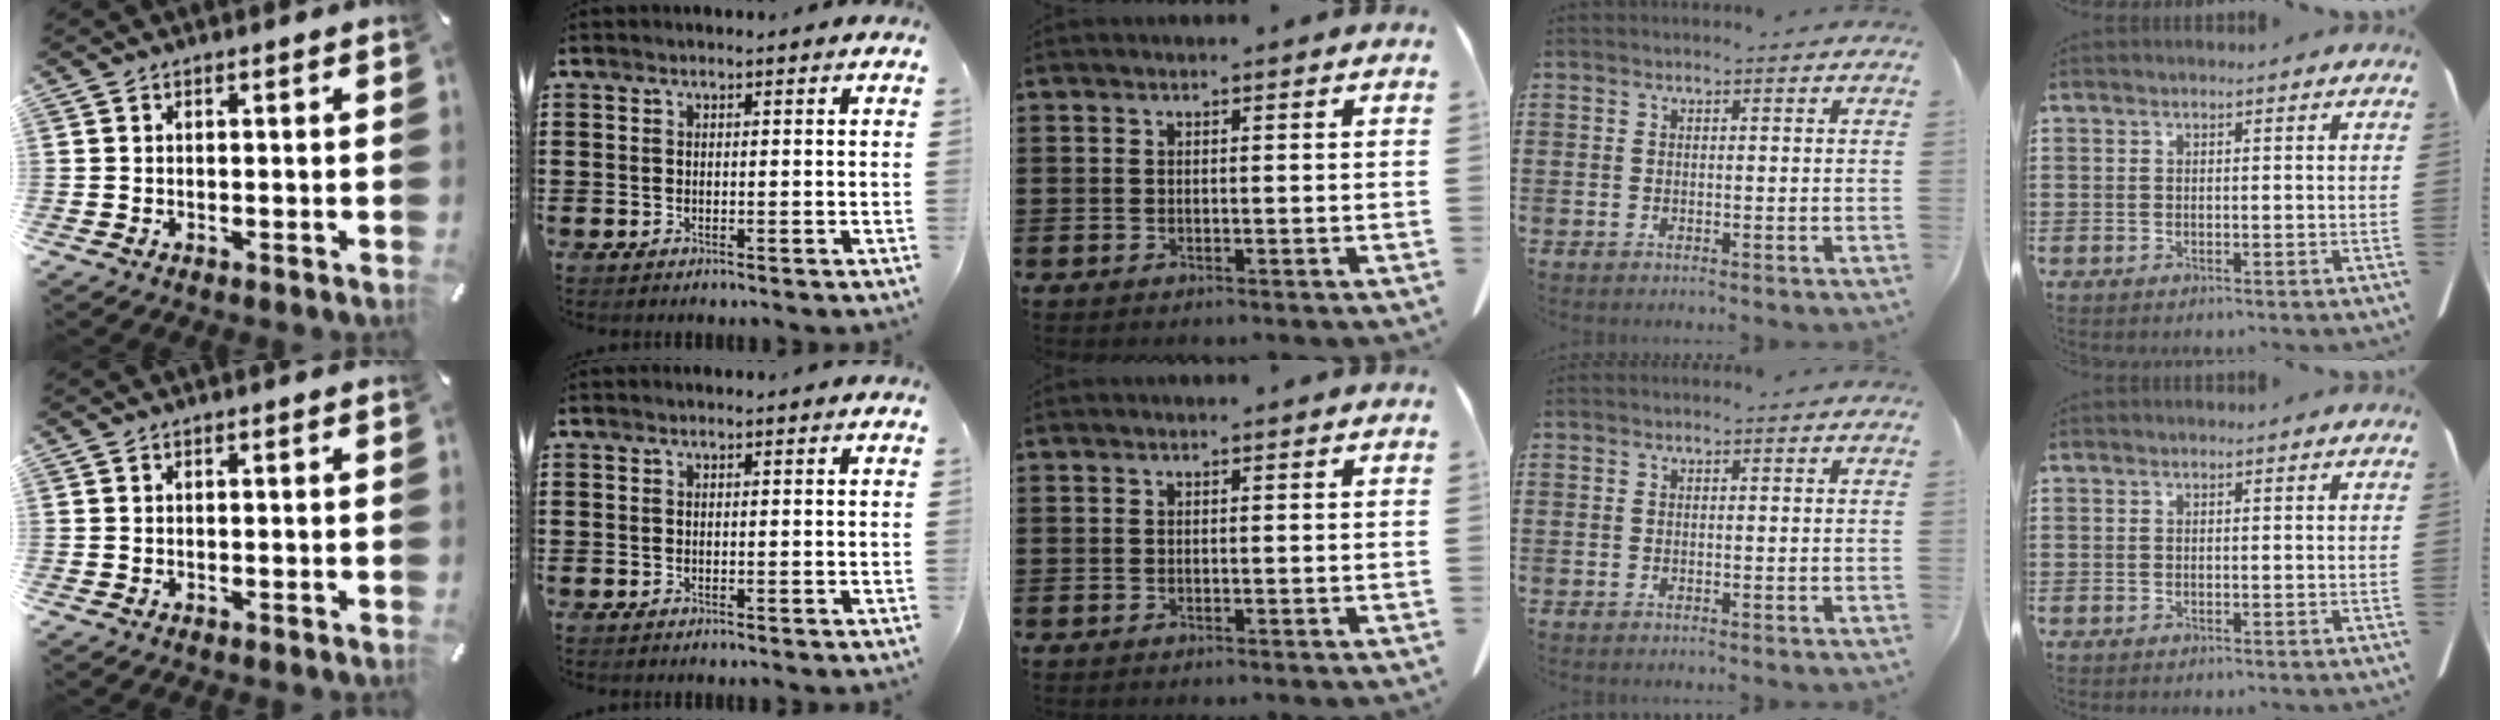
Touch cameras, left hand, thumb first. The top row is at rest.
{}